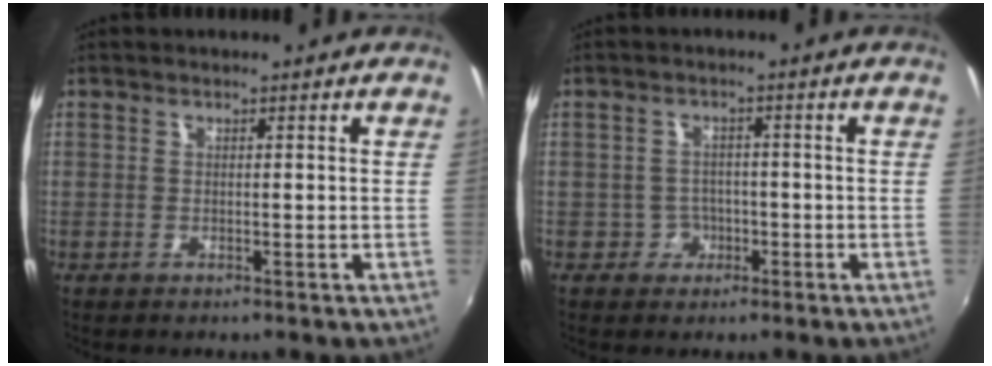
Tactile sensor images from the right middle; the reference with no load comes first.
{"total": 2.6, "force": [-1.1, 2.3, -0.1], "torque": [0.003, 0.009, -0.017]}